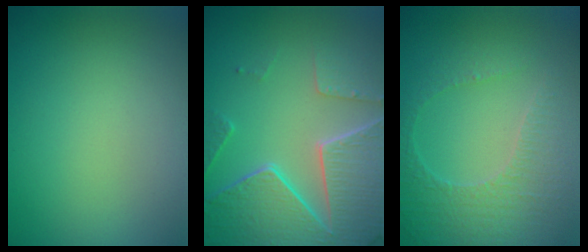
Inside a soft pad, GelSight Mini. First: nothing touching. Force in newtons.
{"total": 8.3, "press": 5.9, "slide": 5.8}
{"total": 4.6, "press": 3.2, "slide": 3.3}